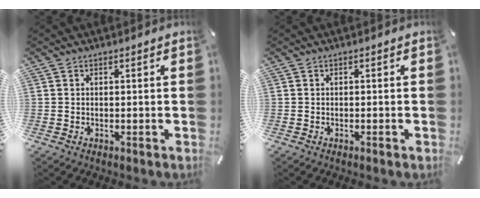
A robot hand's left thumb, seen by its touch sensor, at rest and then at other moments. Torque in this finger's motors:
{"motor_torque": [-0.17, -0.22, -0.22, 0.38, 0.04]}